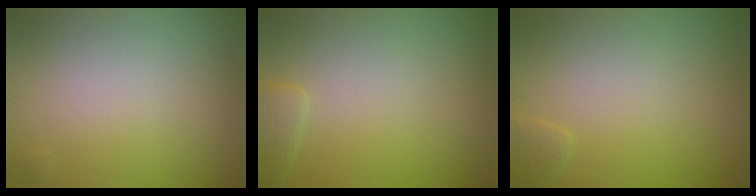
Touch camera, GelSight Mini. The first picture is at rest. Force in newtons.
{"total": 1.5, "press": 1.5, "slide": 0.1}
{"total": 1.0, "press": 1.0, "slide": 0.1}